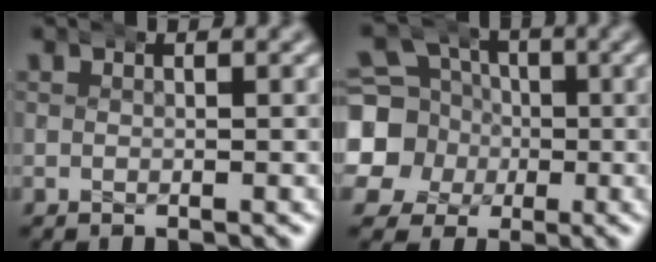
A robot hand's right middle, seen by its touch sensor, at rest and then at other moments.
{"total": 10.4, "force": [-0.9, 10.0, 3.1], "torque": [-0.068, -0.036, -0.017]}